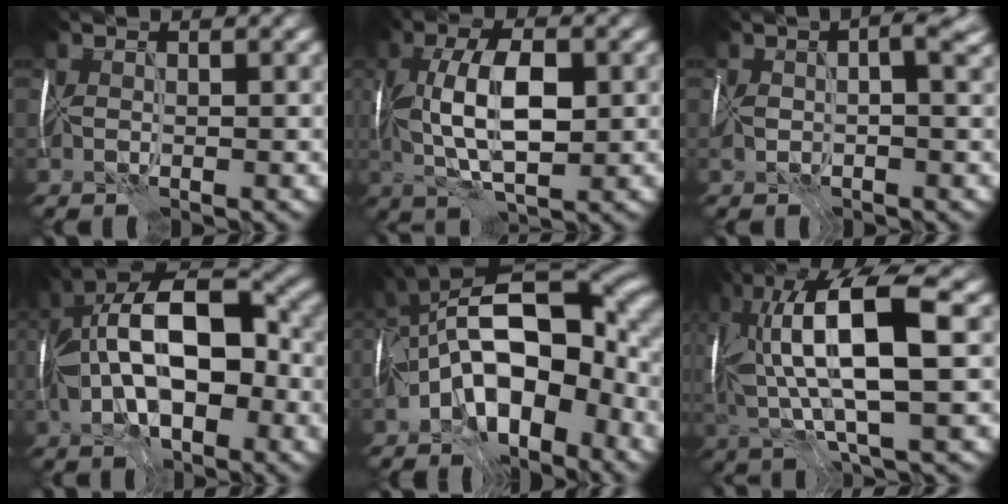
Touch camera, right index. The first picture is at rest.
{"total": 7.8, "force": [0.4, 3.4, 7.0], "torque": [-0.135, 0.011, 0.005]}
{"total": 5.3, "force": [0.6, 2.8, 4.5], "torque": [-0.070, 0.009, 0.005]}
{"total": 13.2, "force": [0.1, 6.7, 11.4], "torque": [-0.180, 0.031, -0.009]}
{"total": 14.8, "force": [-2.6, 7.1, 12.8], "torque": [-0.196, 0.025, -0.049]}
{"total": 12.0, "force": [2.0, 3.6, 11.3], "torque": [-0.206, 0.014, 0.038]}